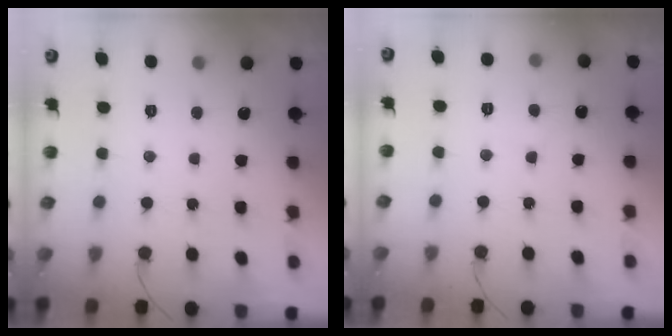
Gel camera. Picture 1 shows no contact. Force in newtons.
{"total": 2.6, "press": 2.6, "slide": 0.2}